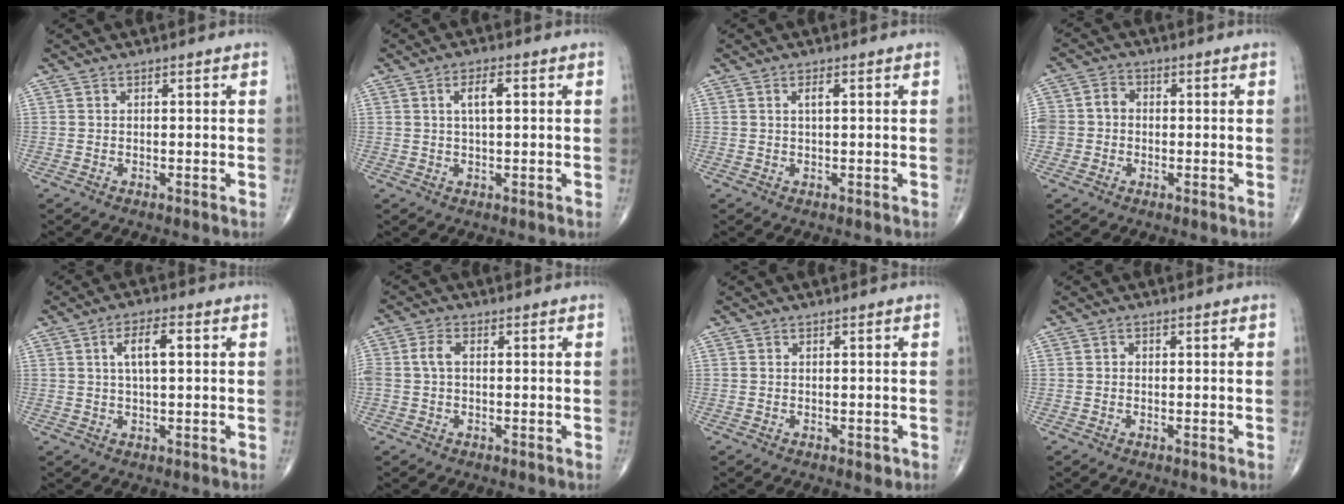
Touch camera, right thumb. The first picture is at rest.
{"total": 4.0, "force": [1.0, 1.3, 3.6], "torque": [-0.066, 0.005, 0.017]}
{"total": 1.6, "force": [0.5, 0.4, 1.5], "torque": [-0.030, 0.002, 0.007]}
{"total": 5.7, "force": [-0.6, 5.2, 2.4], "torque": [-0.036, 0.022, -0.014]}
{"total": 5.8, "force": [1.4, 2.1, 5.2], "torque": [-0.093, 0.006, 0.023]}
{"total": 3.5, "force": [0.2, 2.2, 2.8], "torque": [-0.073, 0.012, 0.002]}
{"total": 0.9, "force": [-0.3, 0.5, 0.6], "torque": [-0.004, -0.001, -0.003]}
{"total": 0.5, "force": [-0.1, 0.5, 0.2], "torque": [0.002, 0.001, -0.005]}